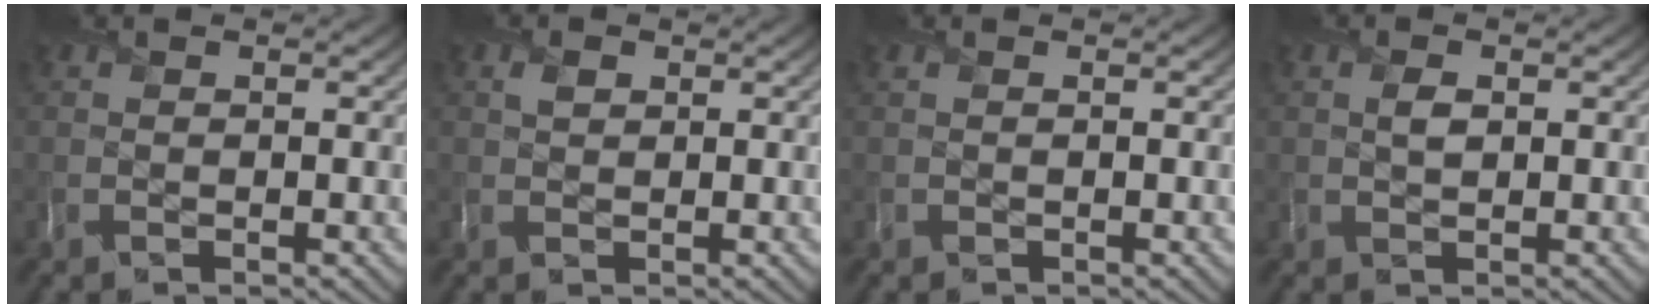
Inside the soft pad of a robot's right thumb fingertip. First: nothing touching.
{"total": 1.2, "force": [0.6, 1.0, 0.4], "torque": [-0.008, -0.002, 0.011]}
{"total": 0.0}
{"total": 1.2, "force": [0.2, 0.9, 0.8], "torque": [-0.017, -0.005, 0.006]}